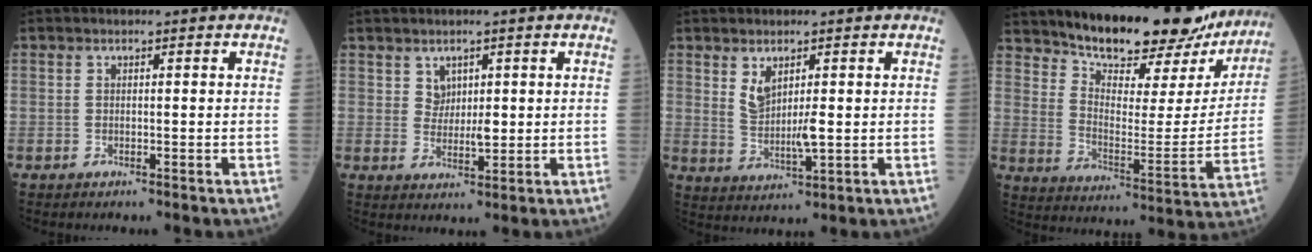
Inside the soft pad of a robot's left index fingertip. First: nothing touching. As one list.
[{"total": 2.8, "force": [0.9, 1.9, 1.8], "torque": [-0.036, 0.005, 0.020]}, {"total": 4.7, "force": [1.3, 1.5, 4.3], "torque": [-0.089, -0.003, 0.034]}, {"total": 22.4, "force": [19.2, 6.6, 9.4], "torque": [-0.133, -0.033, 0.261]}]